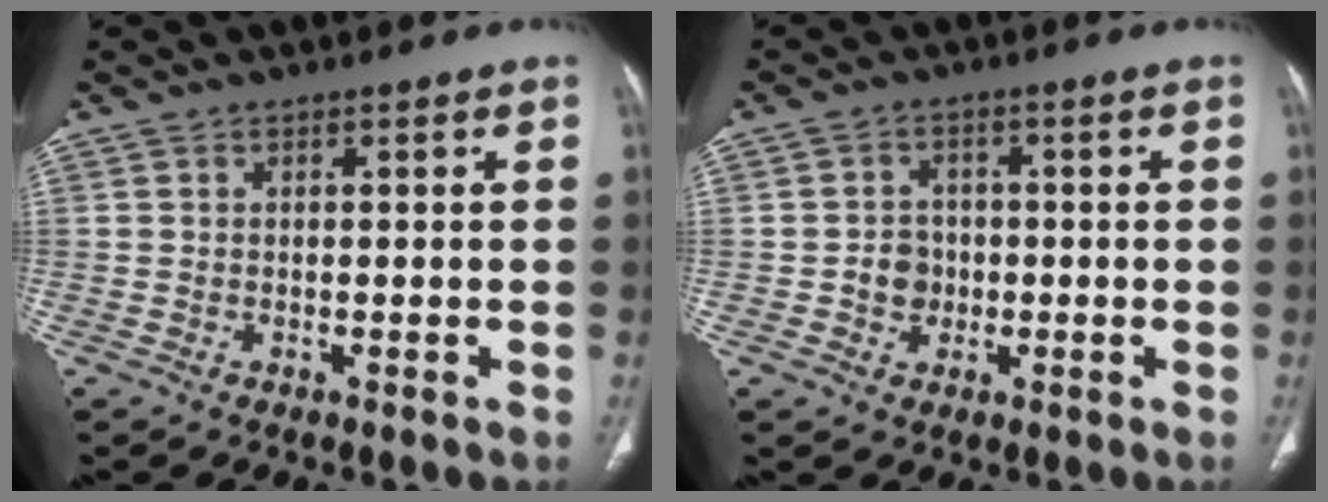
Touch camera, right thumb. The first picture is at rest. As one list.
[{"total": 4.2, "force": [-0.8, 3.8, 1.6], "torque": [-0.001, 0.009, -0.015]}]